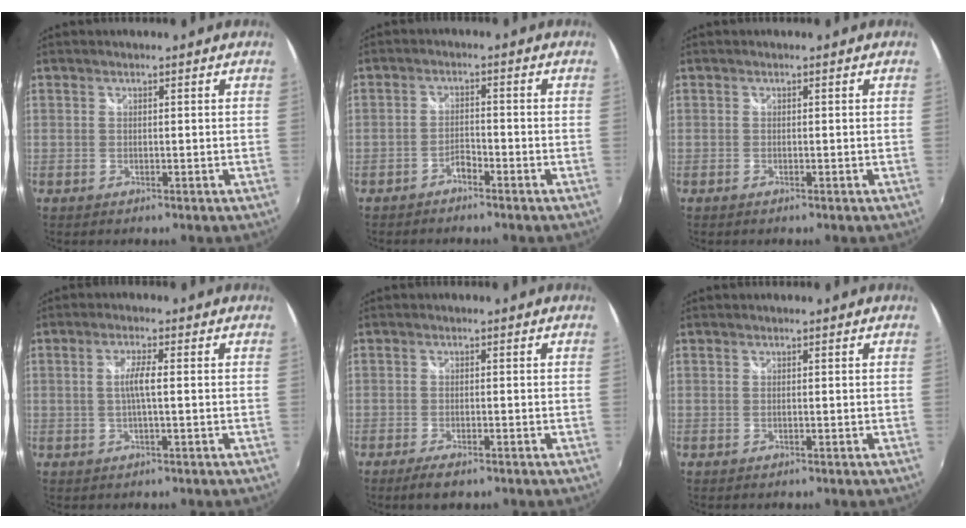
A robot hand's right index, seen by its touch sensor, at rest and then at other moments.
{"total": 2.1, "force": [-1.9, 0.6, 0.8], "torque": [-0.019, 0.006, -0.033]}
{"total": 0.0}
{"total": 3.3, "force": [-0.1, 0.1, 3.3], "torque": [-0.064, 0.000, -0.002]}
{"total": 3.5, "force": [-2.5, 1.0, 2.3], "torque": [-0.055, -0.012, -0.046]}
{"total": 0.0}